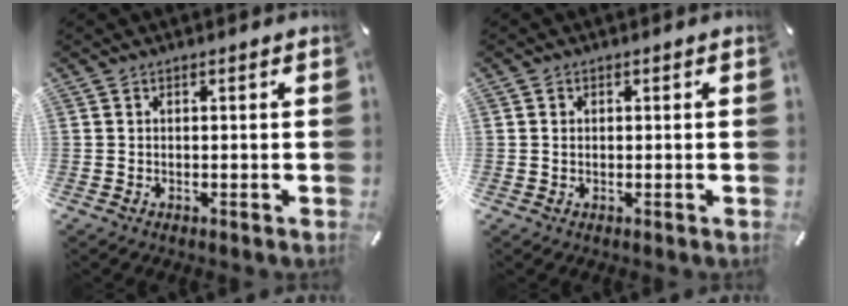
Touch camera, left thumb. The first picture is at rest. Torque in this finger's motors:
{"motor_torque": [-0.01, -0.36, 0.00, 0.04, -0.02]}